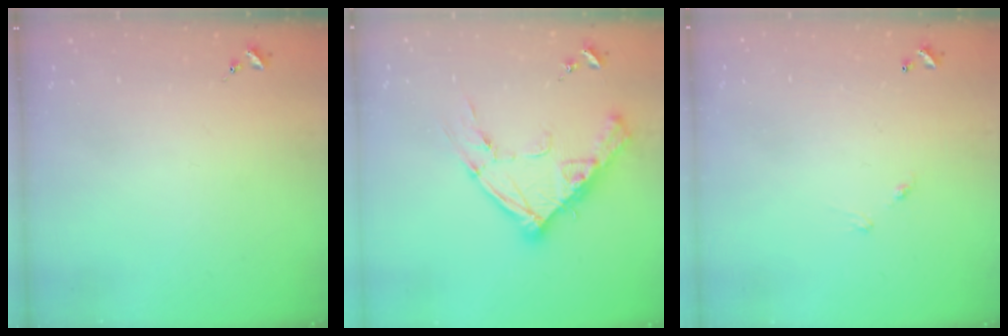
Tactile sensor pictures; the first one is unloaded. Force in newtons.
{"total": 16.4, "press": 16.3, "slide": 1.4}
{"total": 4.9, "press": 4.9, "slide": 0.3}